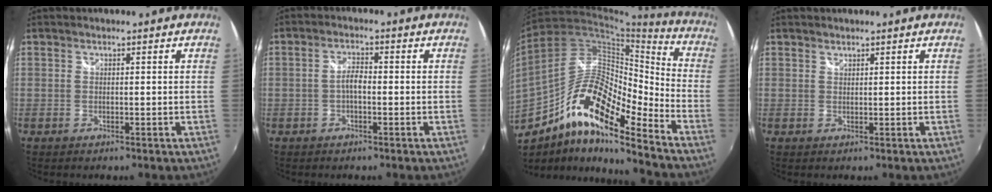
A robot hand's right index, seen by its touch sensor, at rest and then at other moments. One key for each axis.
{"total": 2.6, "fx": -0.7, "fy": 1.1, "fz": 2.3, "tx": -0.046, "ty": 0.007, "tz": -0.016}
{"total": 17.9, "fx": -10.7, "fy": 4.6, "fz": 13.6, "tx": -0.239, "ty": 0.002, "tz": -0.211}
{"total": 0.6, "fx": 0.6, "fy": 0.2, "fz": 0.0, "tx": 0.002, "ty": 0.000, "tz": 0.011}